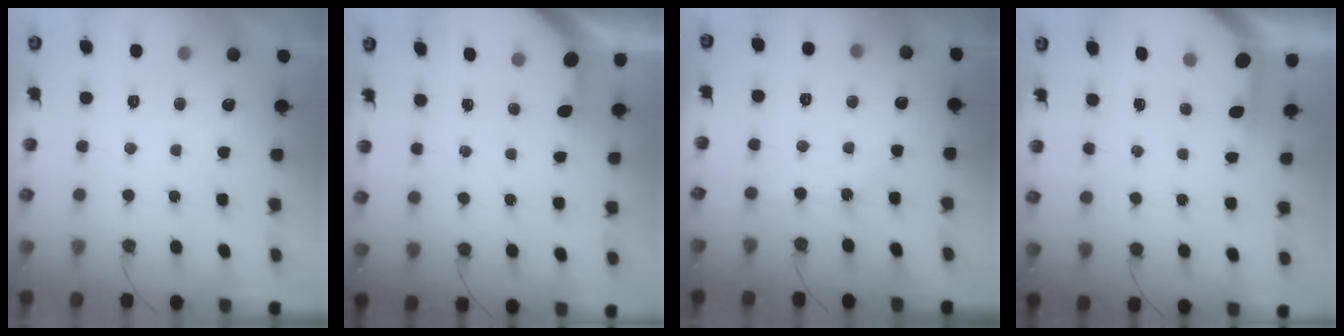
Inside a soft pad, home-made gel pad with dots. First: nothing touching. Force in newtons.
{"total": 3.0, "press": 3.0, "slide": 0.3}
{"total": 3.7, "press": 3.7, "slide": 0.5}
{"total": 3.3, "press": 3.3, "slide": 0.4}